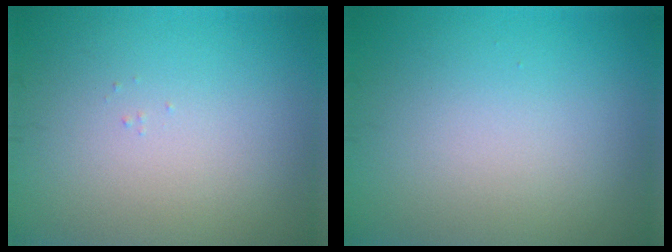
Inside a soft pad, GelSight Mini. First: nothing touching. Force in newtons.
{"total": 0.0}